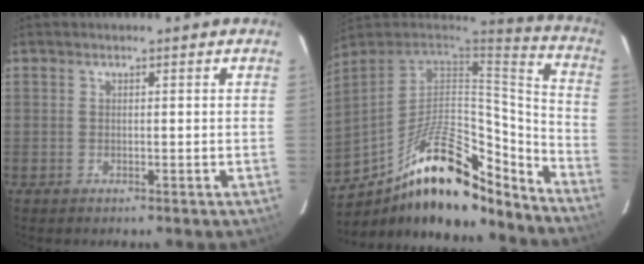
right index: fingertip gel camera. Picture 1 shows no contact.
{"total": 25.6, "force": [-17.0, 10.1, 16.2], "torque": [-0.278, 0.013, -0.258]}